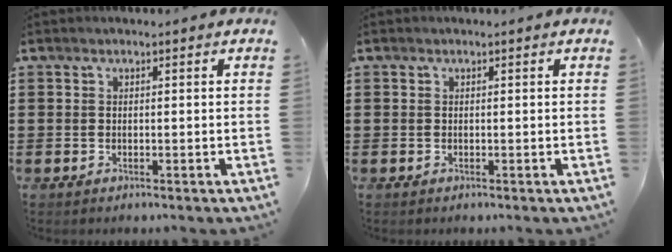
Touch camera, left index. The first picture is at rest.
{"total": 0.0}